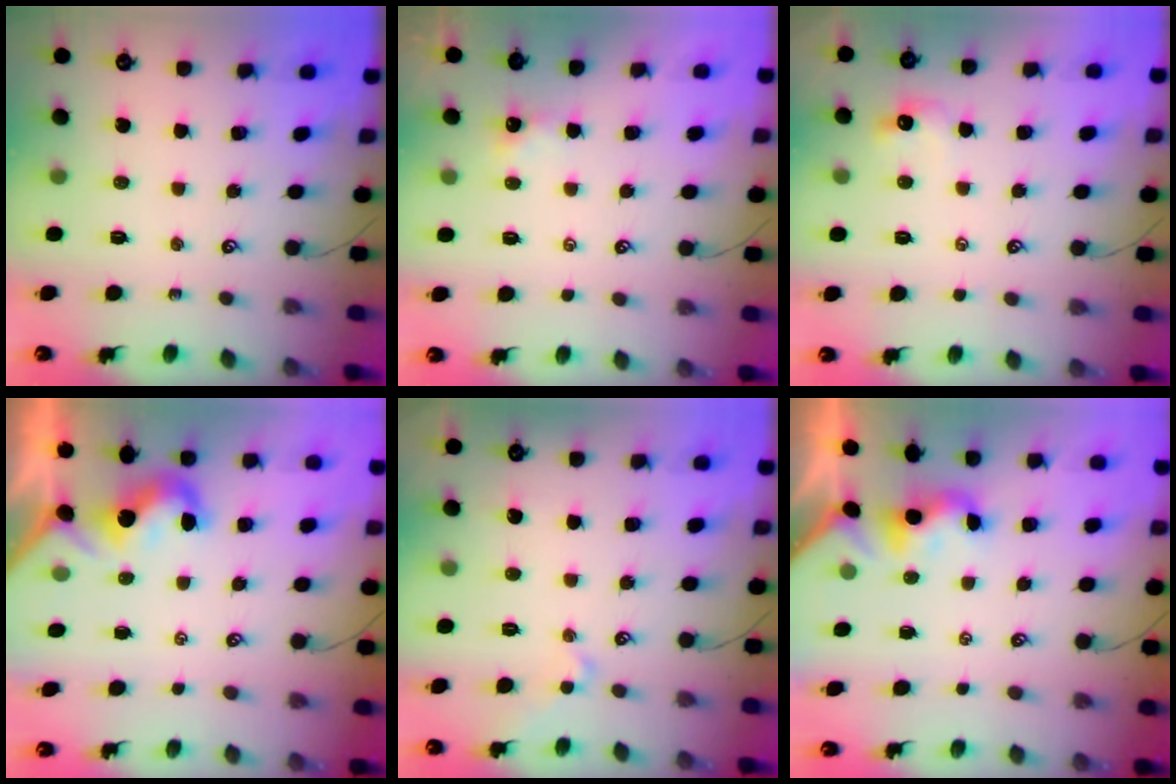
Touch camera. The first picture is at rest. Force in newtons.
{"total": 0.8, "press": 0.7, "slide": 0.3}
{"total": 1.4, "press": 1.2, "slide": 0.6}
{"total": 2.2, "press": 2.1, "slide": 0.6}
{"total": 0.0}
{"total": 1.8, "press": 1.8, "slide": 0.5}